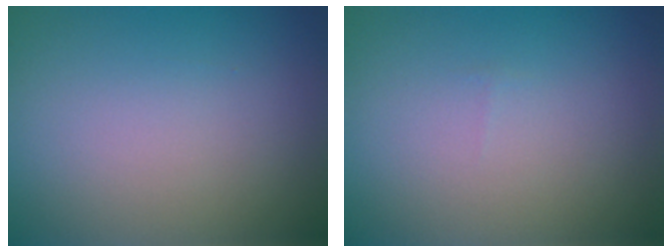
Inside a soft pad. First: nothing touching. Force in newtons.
{"total": 0.0}